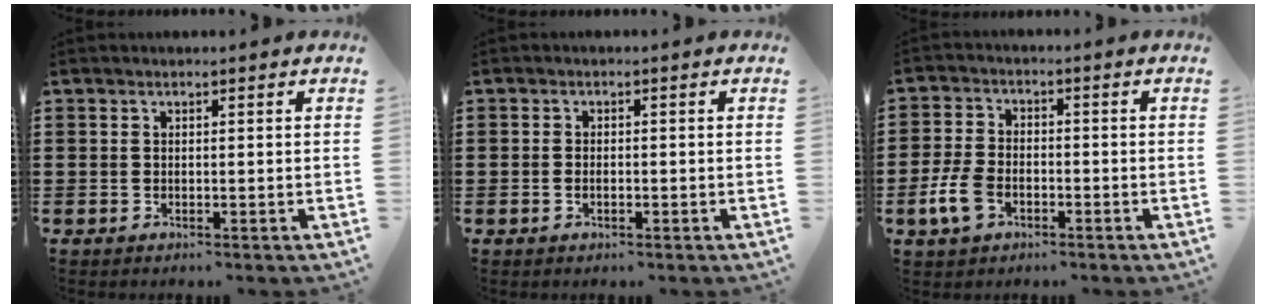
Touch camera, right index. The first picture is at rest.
{"total": 1.0, "force": [-0.4, 0.2, 0.9], "torque": [-0.018, -0.007, -0.006]}
{"total": 5.2, "force": [-2.2, 3.2, 3.5], "torque": [-0.094, -0.003, -0.046]}